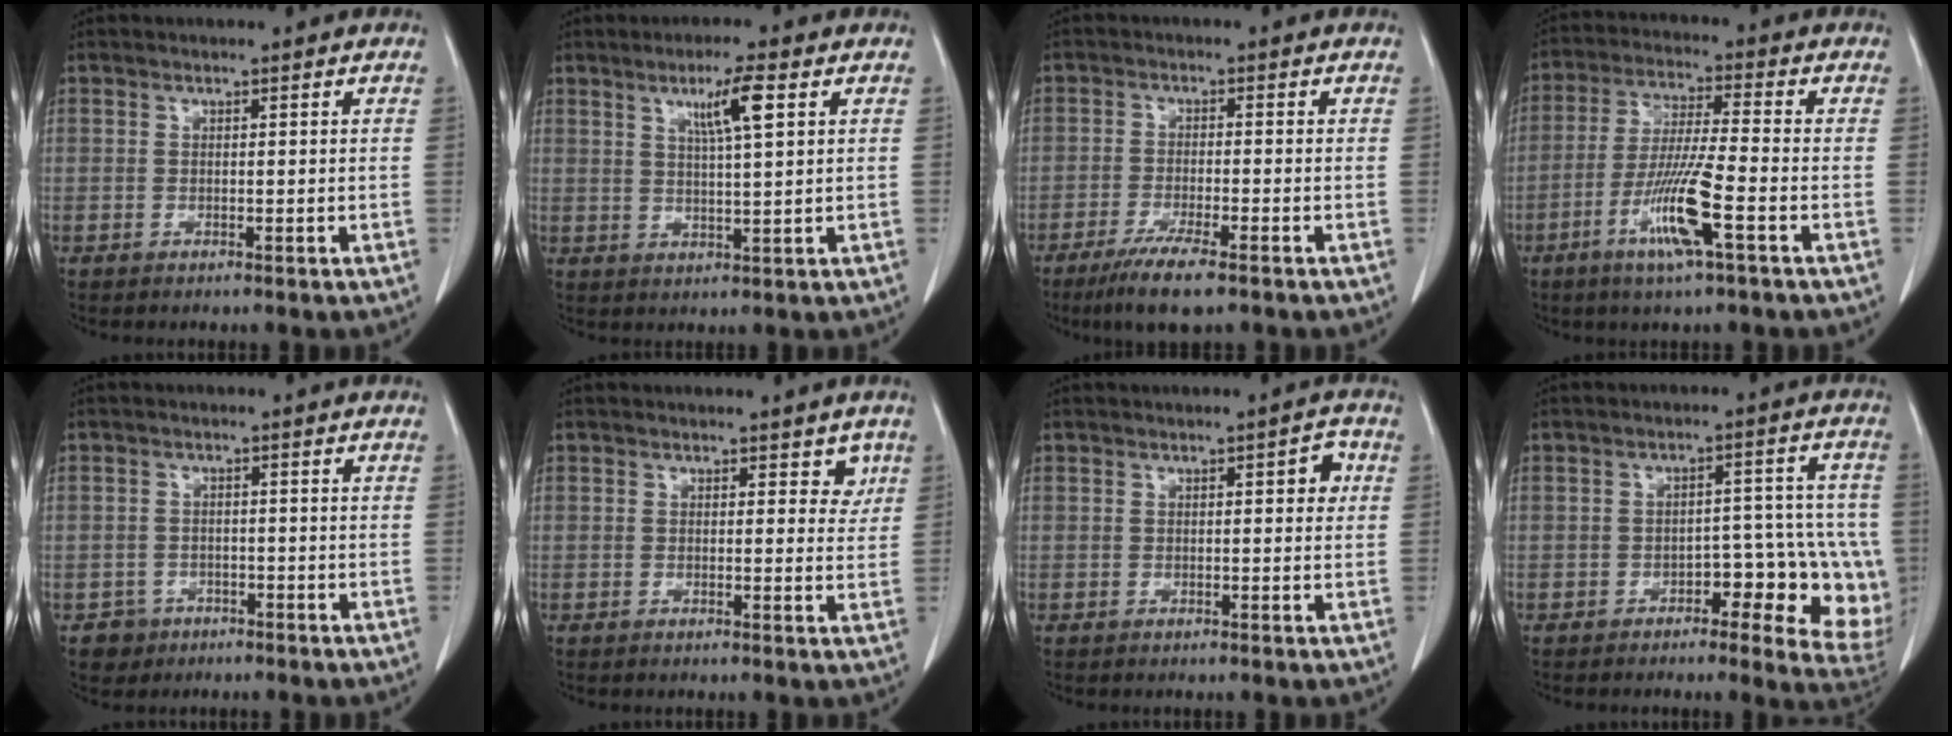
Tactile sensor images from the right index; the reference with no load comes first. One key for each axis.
{"total": 5.8, "fx": 2.6, "fy": -0.1, "fz": 5.2, "tx": -0.089, "ty": 0.000, "tz": 0.043}
{"total": 7.2, "fx": -5.0, "fy": 0.5, "fz": 5.2, "tx": -0.094, "ty": -0.018, "tz": -0.082}
{"total": 10.5, "fx": -4.5, "fy": -0.2, "fz": 9.5, "tx": -0.189, "ty": -0.016, "tz": -0.088}
{"total": 3.2, "fx": -1.7, "fy": 2.7, "fz": -0.3, "tx": 0.005, "ty": 0.012, "tz": -0.026}
{"total": 2.5, "fx": 1.5, "fy": 1.5, "fz": 1.3, "tx": -0.002, "ty": -0.004, "tz": 0.016}
{"total": 2.6, "fx": 0.6, "fy": 0.8, "fz": 2.4, "tx": -0.024, "ty": 0.006, "tz": 0.005}
{"total": 11.2, "fx": -4.0, "fy": 4.6, "fz": 9.4, "tx": -0.091, "ty": 0.023, "tz": -0.046}